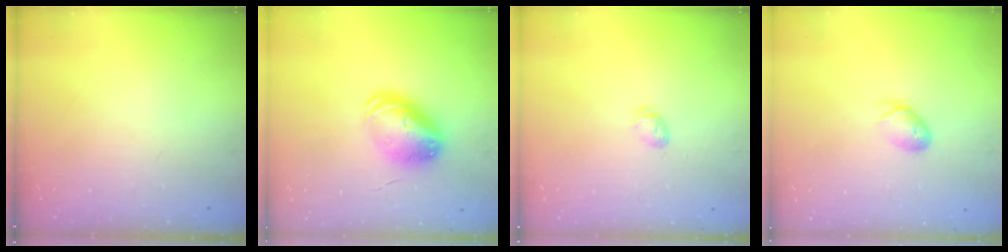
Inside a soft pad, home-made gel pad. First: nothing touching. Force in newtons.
{"total": 10.8, "press": 10.5, "slide": 2.2}
{"total": 4.1, "press": 4.0, "slide": 1.0}
{"total": 6.2, "press": 6.1, "slide": 1.1}